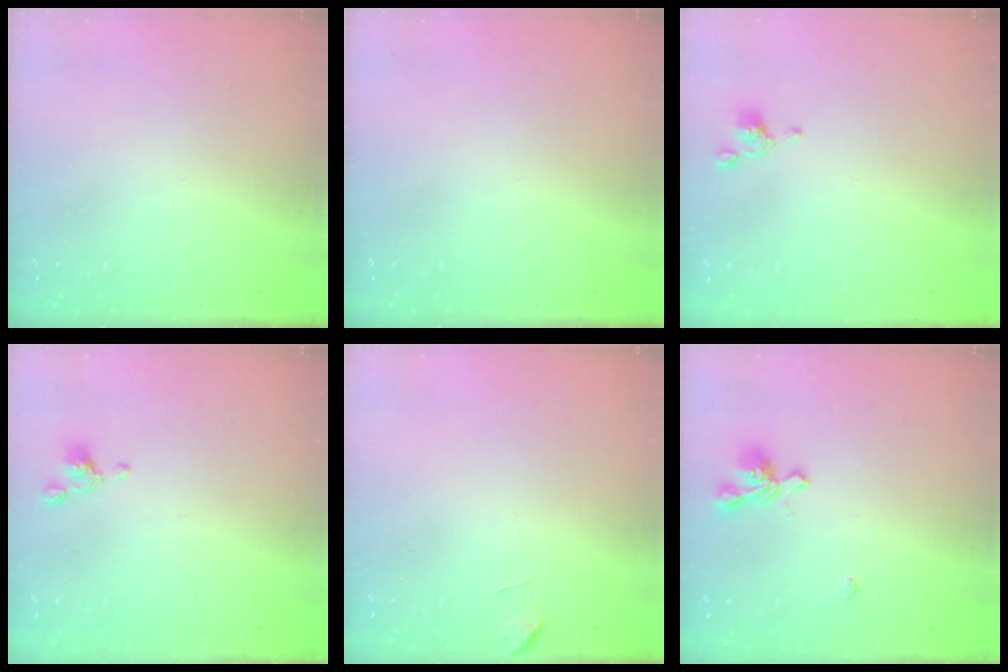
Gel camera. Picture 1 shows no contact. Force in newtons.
{"total": 0.0}
{"total": 2.3, "press": 2.3, "slide": 0.6}
{"total": 2.9, "press": 2.8, "slide": 0.6}
{"total": 0.8, "press": 0.4, "slide": 0.7}
{"total": 1.6, "press": 1.1, "slide": 1.1}